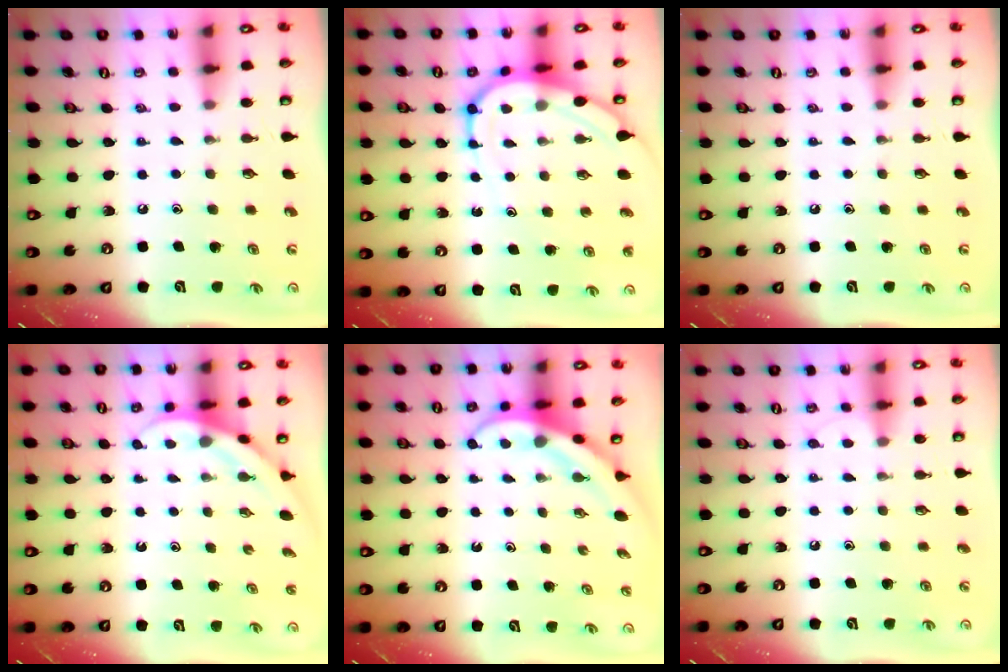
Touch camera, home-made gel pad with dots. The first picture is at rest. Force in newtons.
{"total": 9.2, "press": 9.1, "slide": 0.8}
{"total": 0.0}
{"total": 4.1, "press": 4.1, "slide": 0.3}
{"total": 4.0, "press": 4.0, "slide": 0.4}
{"total": 4.6, "press": 4.5, "slide": 0.5}